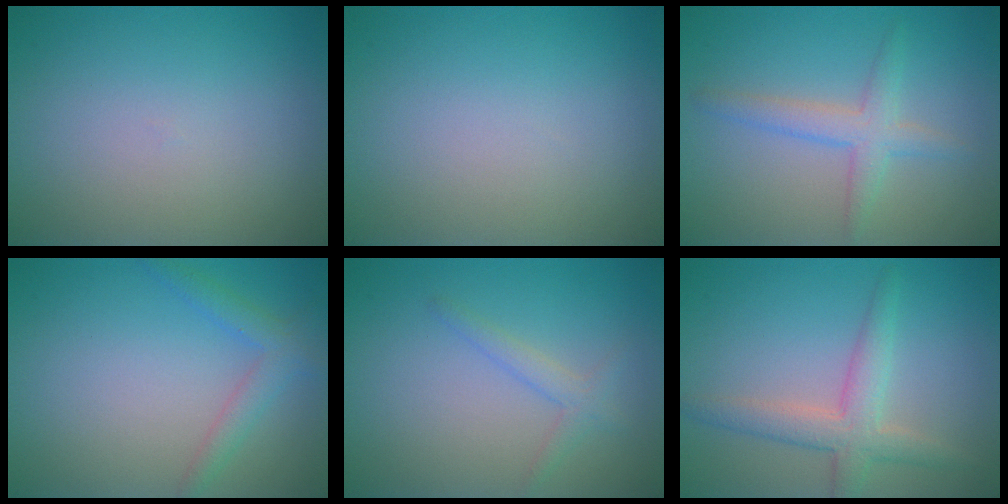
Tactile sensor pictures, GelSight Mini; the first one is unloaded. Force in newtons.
{"total": 0.0}
{"total": 2.8, "press": 2.7, "slide": 0.2}
{"total": 2.3, "press": 2.3, "slide": 0.2}
{"total": 1.6, "press": 1.6, "slide": 0.1}
{"total": 3.6, "press": 3.6, "slide": 0.1}